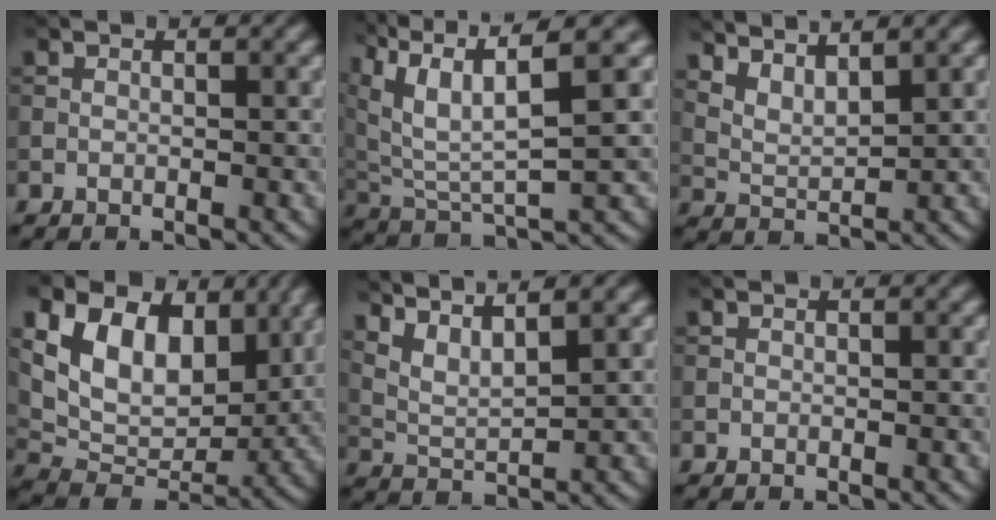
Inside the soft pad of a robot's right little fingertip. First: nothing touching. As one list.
[{"total": 9.6, "force": [4.8, 3.4, 7.7], "torque": [-0.163, 0.009, 0.091]}, {"total": 3.5, "force": [2.8, 0.8, 1.9], "torque": [-0.040, -0.001, 0.058]}, {"total": 10.9, "force": [4.1, 7.5, 6.8], "torque": [-0.128, -0.010, 0.076]}, {"total": 4.7, "force": [3.6, 1.0, 2.9], "torque": [-0.062, 0.005, 0.065]}, {"total": 0.0}]